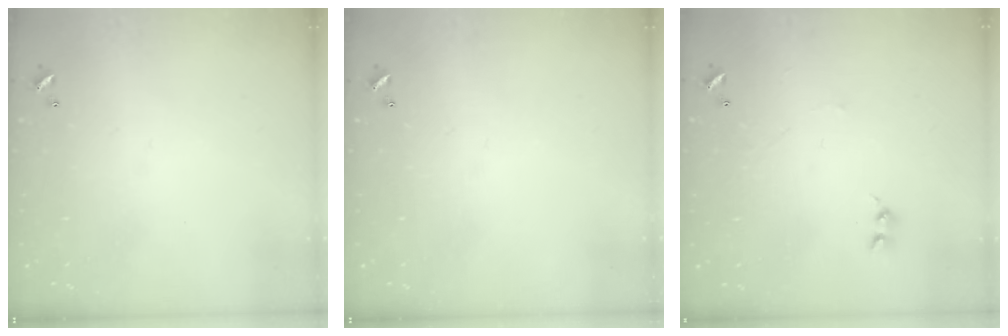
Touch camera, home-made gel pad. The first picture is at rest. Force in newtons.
{"total": 0.0}
{"total": 0.8, "press": 0.7, "slide": 0.5}